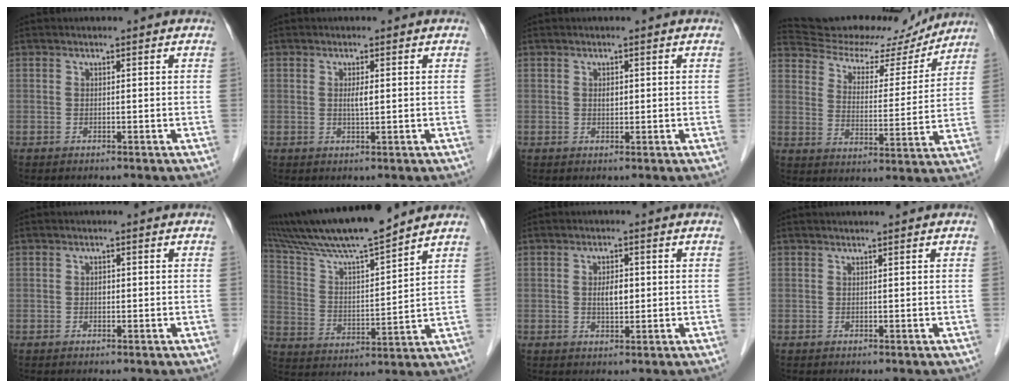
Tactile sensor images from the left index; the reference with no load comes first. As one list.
[{"total": 1.4, "force": [0.3, 0.1, 1.4], "torque": [-0.030, -0.002, 0.007]}, {"total": 0.9, "force": [0.3, 0.5, 0.6], "torque": [-0.011, 0.000, 0.007]}, {"total": 18.0, "force": [17.1, 4.4, 3.7], "torque": [-0.055, -0.002, 0.244]}, {"total": 0.6, "force": [0.0, 0.4, 0.4], "torque": [-0.007, 0.001, 0.001]}, {"total": 15.3, "force": [13.3, 0.0, 7.6], "torque": [-0.145, 0.010, 0.240]}, {"total": 2.7, "force": [0.3, 1.2, 2.4], "torque": [-0.043, 0.000, 0.005]}, {"total": 1.3, "force": [1.2, -0.2, 0.5], "torque": [-0.005, 0.010, 0.024]}]